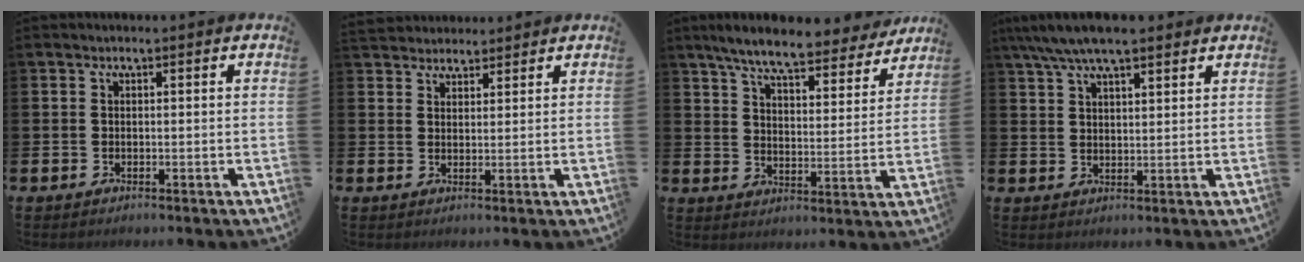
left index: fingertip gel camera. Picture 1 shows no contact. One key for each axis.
{"total": 3.1, "fx": 2.9, "fy": 1.1, "fz": -0.2, "tx": 0.002, "ty": -0.010, "tz": 0.052}
{"total": 8.0, "fx": 7.3, "fy": 1.2, "fz": 3.2, "tx": -0.080, "ty": -0.039, "tz": 0.124}
{"total": 6.5, "fx": 5.7, "fy": 1.2, "fz": 2.8, "tx": -0.061, "ty": -0.014, "tz": 0.103}